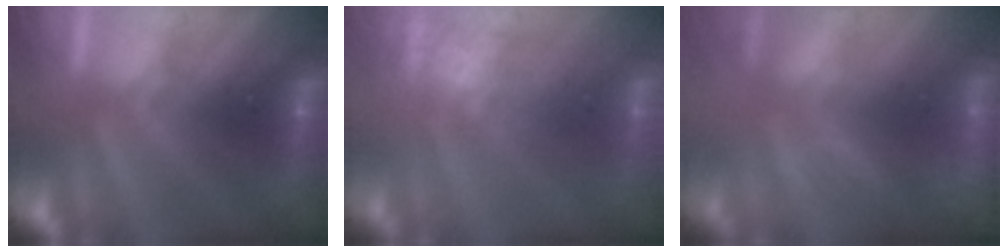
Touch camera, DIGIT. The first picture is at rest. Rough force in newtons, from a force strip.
{"total": 3.7}
{"total": 4.6}